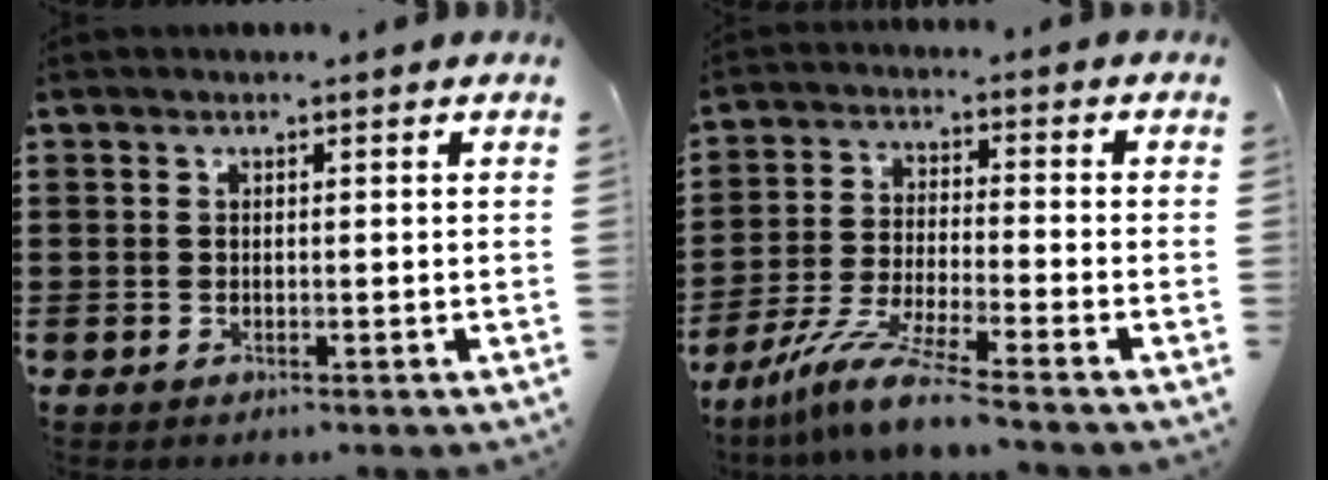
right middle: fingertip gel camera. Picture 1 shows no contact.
{"total": 8.0, "force": [-6.7, -0.3, 4.3], "torque": [-0.098, -0.015, -0.133]}